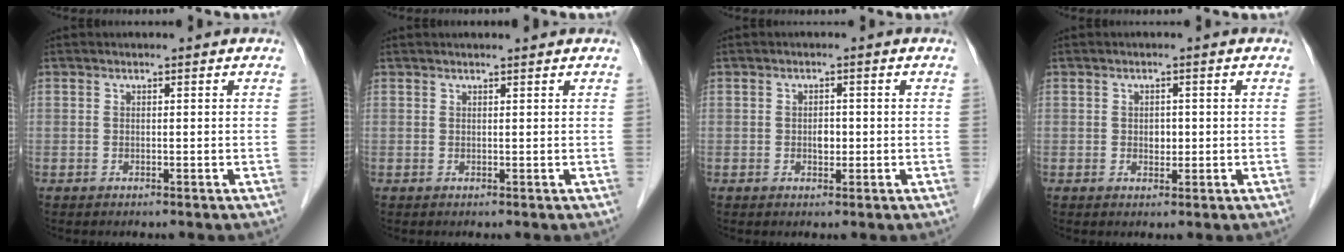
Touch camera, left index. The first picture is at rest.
{"total": 4.2, "force": [3.6, 0.1, 2.1], "torque": [-0.027, 0.031, 0.058]}
{"total": 2.0, "force": [-0.1, 1.2, 1.6], "torque": [-0.029, 0.002, 0.000]}
{"total": 2.2, "force": [0.2, 1.4, 1.7], "torque": [-0.033, 0.003, 0.006]}